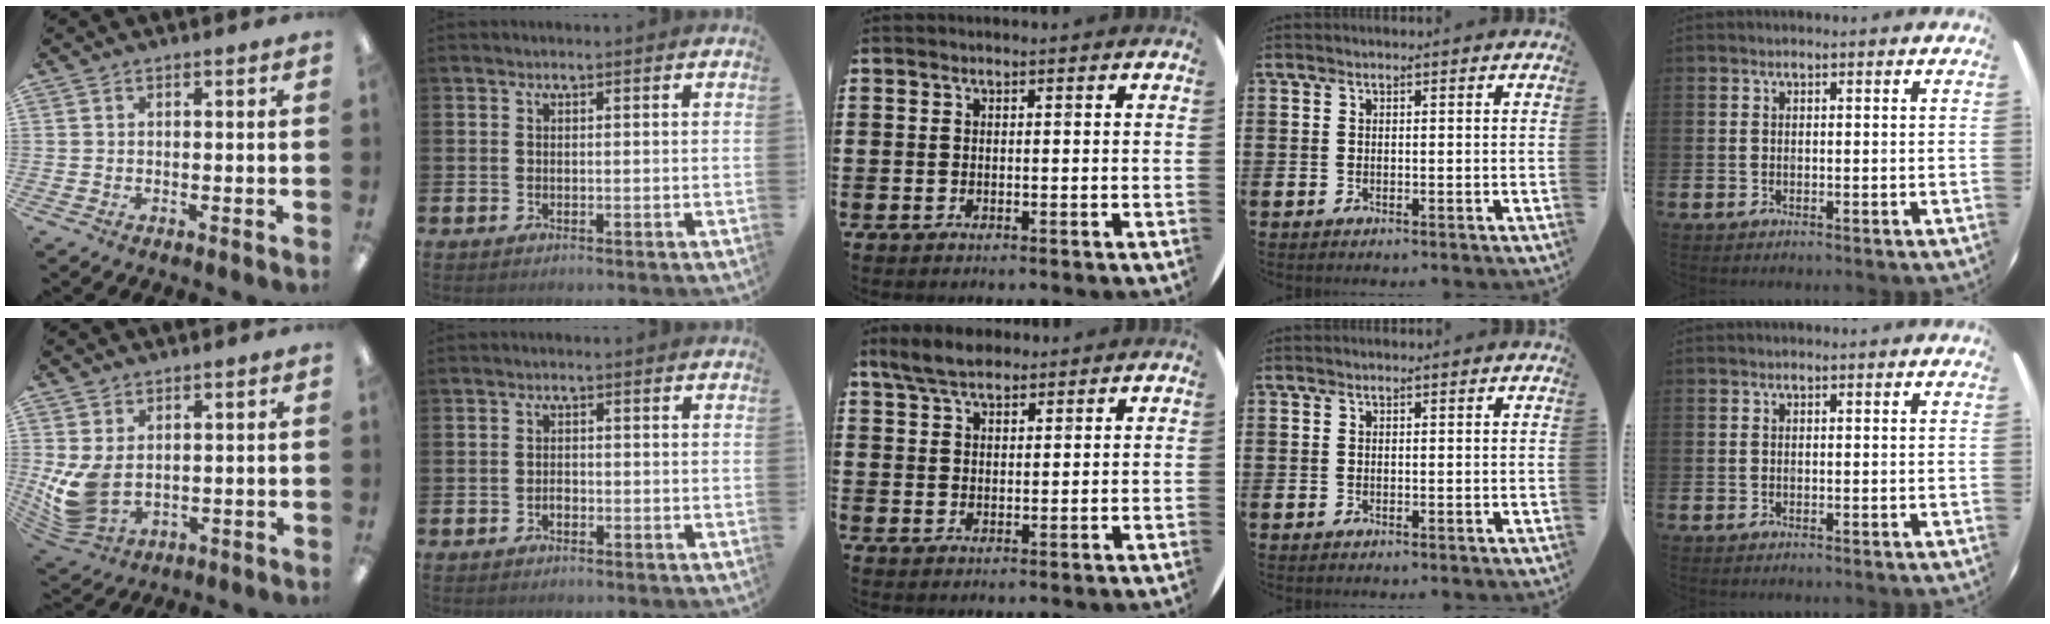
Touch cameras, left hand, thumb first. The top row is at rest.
{"thumb": {"total": 8.6, "force": [1.1, 5.7, 6.4], "torque": [-0.155, -0.012, 0.027]}, "index": {"total": 1.2, "force": [-0.5, 0.8, 0.7], "torque": [-0.008, -0.001, -0.013]}, "middle": {"total": 5.2, "force": [4.4, 1.8, 2.1], "torque": [-0.052, -0.004, 0.082]}}